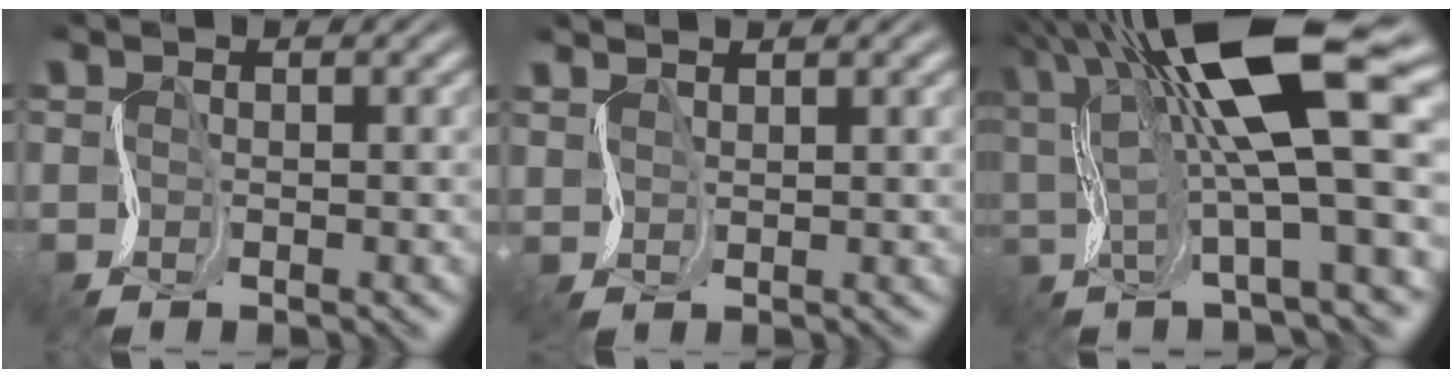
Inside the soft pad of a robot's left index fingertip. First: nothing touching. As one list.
[{"total": 2.2, "force": [2.0, -0.6, -0.6], "torque": [-0.002, -0.002, 0.033]}, {"total": 14.5, "force": [5.2, 3.0, 13.2], "torque": [-0.230, 0.012, 0.093]}]